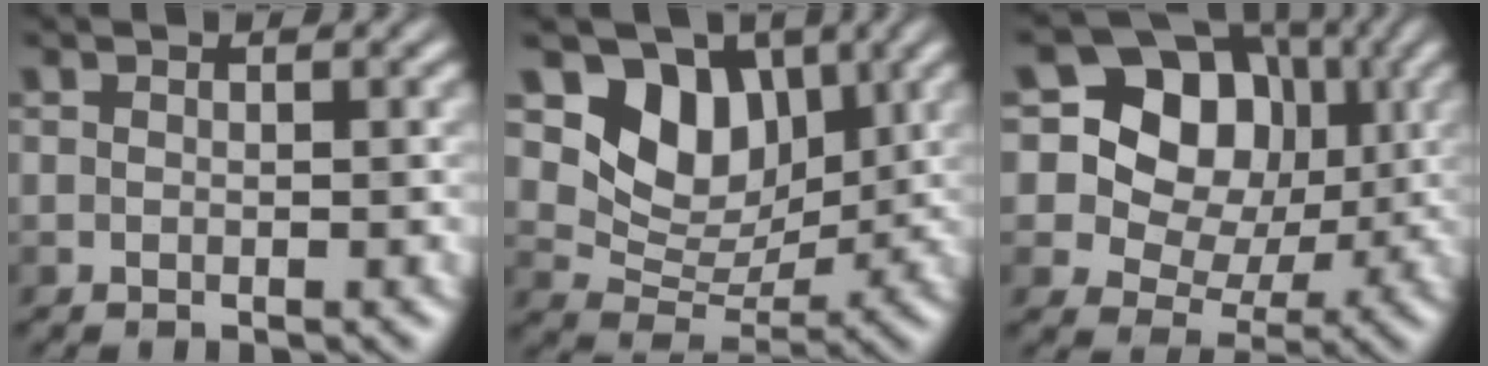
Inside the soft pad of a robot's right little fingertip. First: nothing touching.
{"total": 7.1, "force": [3.0, 5.2, 3.8], "torque": [-0.064, -0.011, 0.053]}
{"total": 11.9, "force": [3.5, 9.2, 6.7], "torque": [-0.109, 0.038, 0.044]}